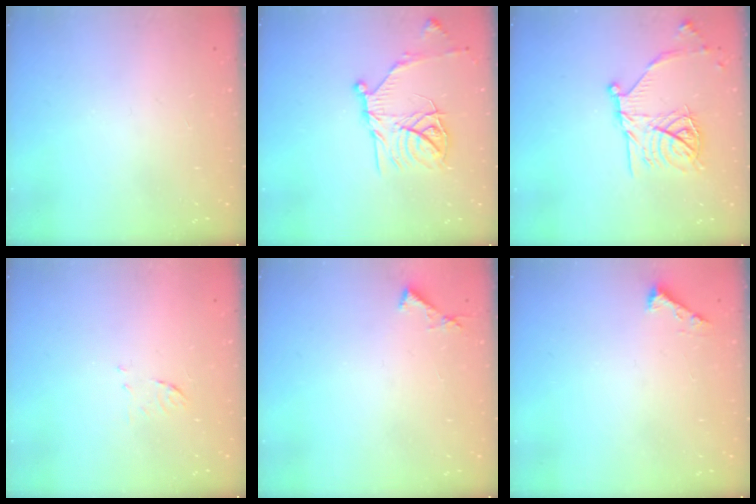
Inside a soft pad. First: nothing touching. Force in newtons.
{"total": 17.1, "press": 17.1, "slide": 1.1}
{"total": 18.2, "press": 18.2, "slide": 1.2}
{"total": 5.4, "press": 5.3, "slide": 1.0}
{"total": 3.8, "press": 3.8, "slide": 0.3}
{"total": 2.3, "press": 2.3, "slide": 0.3}